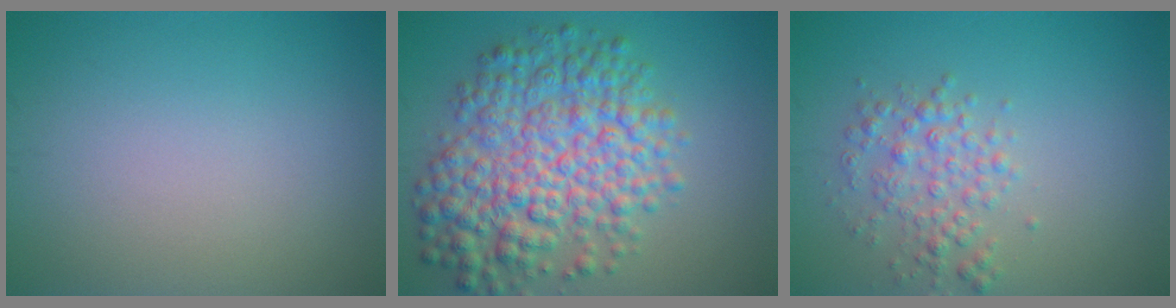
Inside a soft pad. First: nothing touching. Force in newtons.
{"total": 8.9, "press": 8.9, "slide": 0.2}
{"total": 2.8, "press": 2.8, "slide": 0.0}